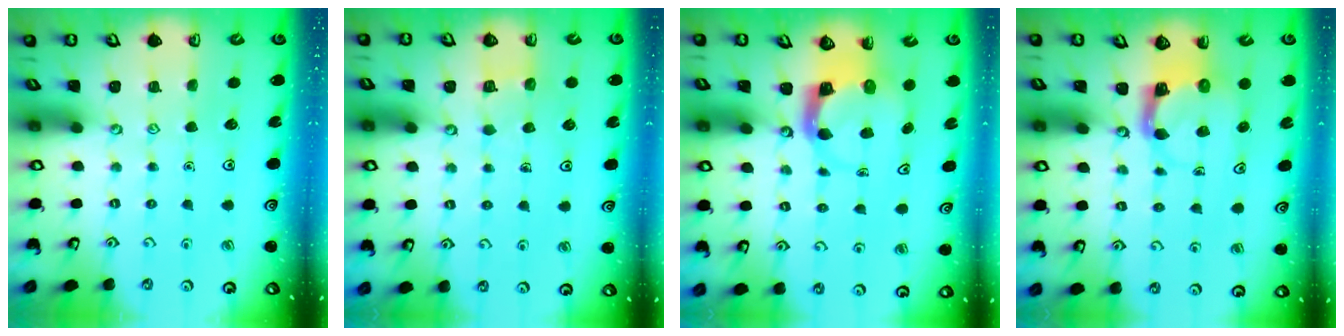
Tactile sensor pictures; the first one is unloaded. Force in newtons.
{"total": 3.8, "press": 3.7, "slide": 0.3}
{"total": 3.9, "press": 3.8, "slide": 0.6}
{"total": 3.9, "press": 3.9, "slide": 0.7}